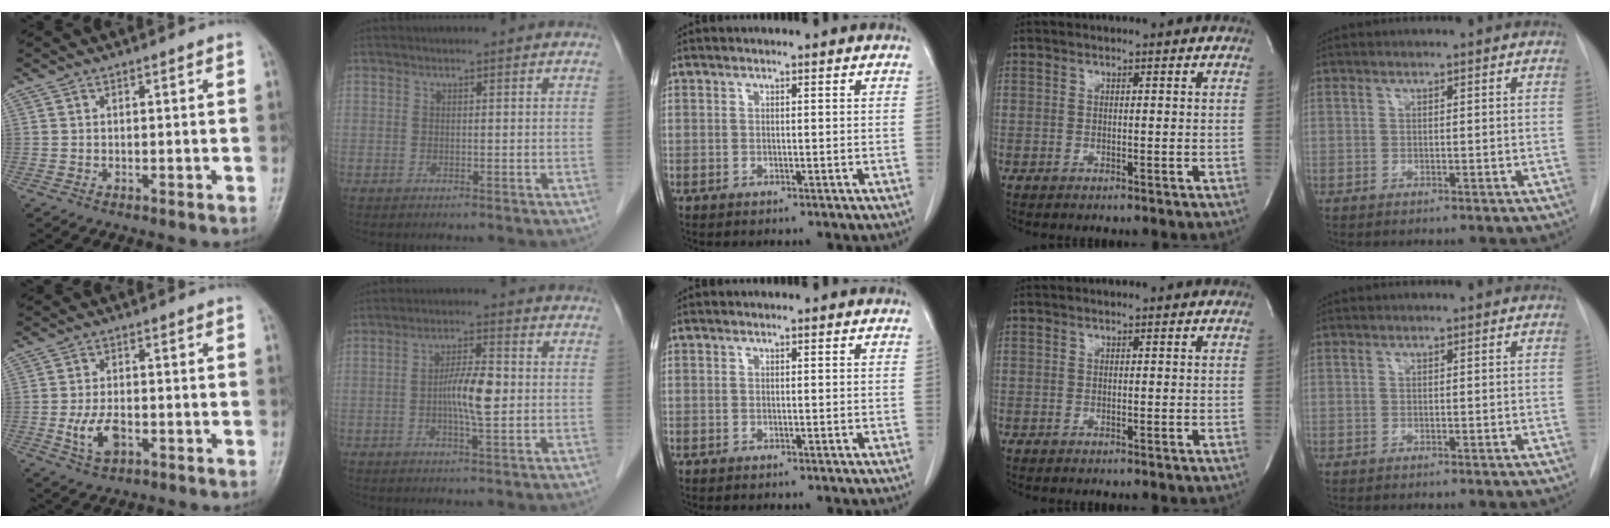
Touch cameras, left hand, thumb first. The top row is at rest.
{"thumb": {"total": 5.7, "force": [-1.7, 3.2, 4.4], "torque": [-0.084, 0.005, -0.028]}, "index": {"total": 6.0, "force": [-0.6, 1.0, 5.9], "torque": [-0.113, 0.001, -0.015]}}